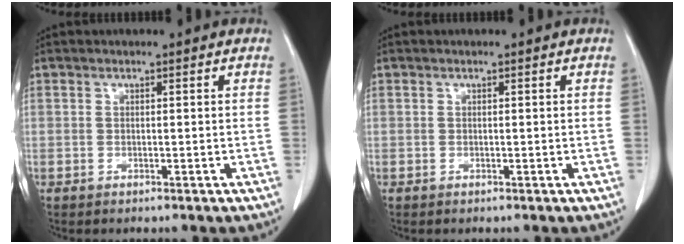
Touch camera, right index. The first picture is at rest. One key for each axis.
{"total": 0.0}